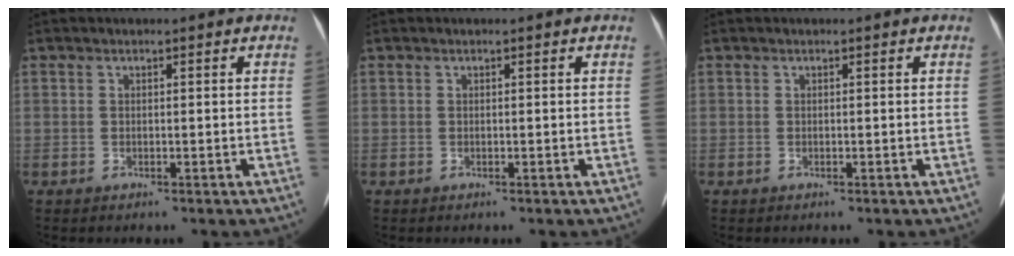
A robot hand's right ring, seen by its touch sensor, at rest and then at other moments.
{"total": 0.0}
{"total": 0.0}